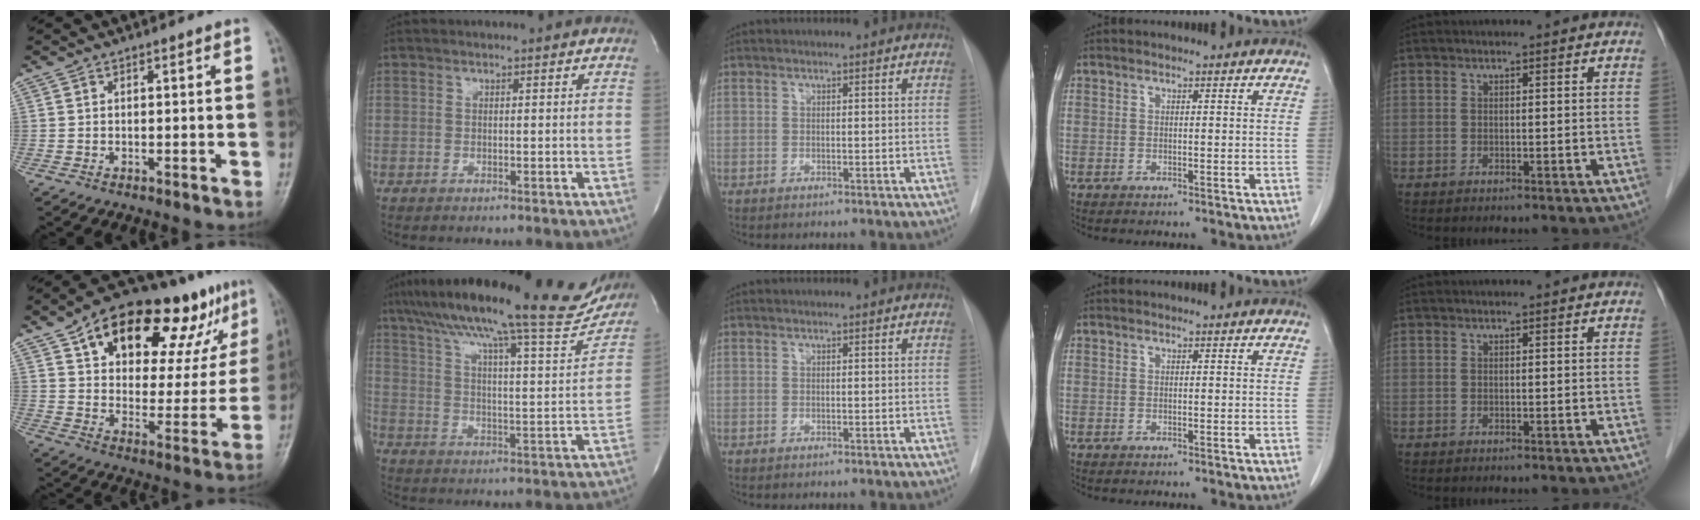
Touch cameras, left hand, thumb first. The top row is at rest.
{"thumb": {"total": 25.7, "force": [14.6, 11.7, 17.6], "torque": [-0.217, -0.015, 0.224]}, "index": {"total": 25.3, "force": [21.5, 2.5, 13.1], "torque": [-0.213, -0.017, 0.296]}}